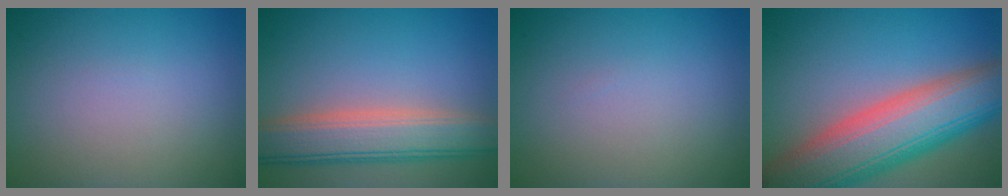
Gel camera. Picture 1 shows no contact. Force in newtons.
{"total": 6.4, "press": 6.4, "slide": 0.8}
{"total": 0.0}
{"total": 11.7, "press": 11.6, "slide": 0.7}